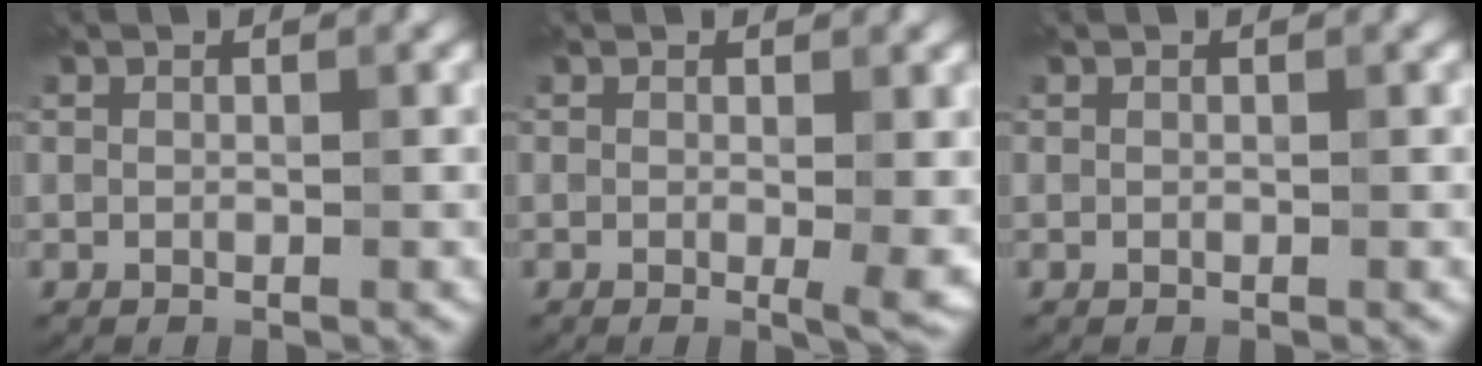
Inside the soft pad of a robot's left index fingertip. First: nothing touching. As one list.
[{"total": 3.1, "force": [-0.7, 1.2, 2.7], "torque": [-0.032, -0.006, -0.012]}, {"total": 0.0}]